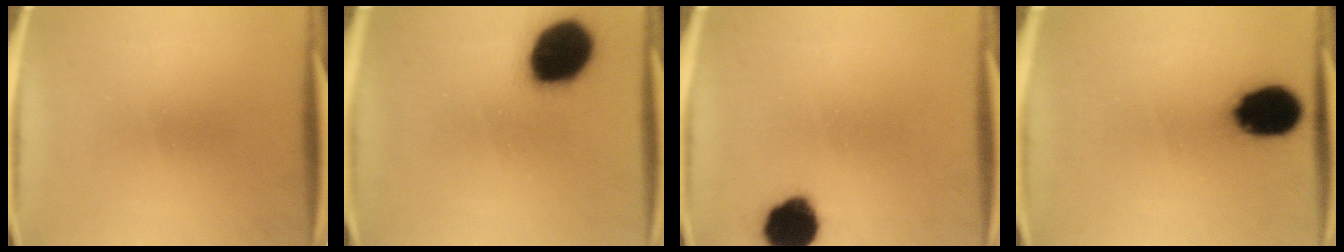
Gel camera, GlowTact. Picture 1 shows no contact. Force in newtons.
{"total": 19.1}
{"total": 11.4}
{"total": 15.4}